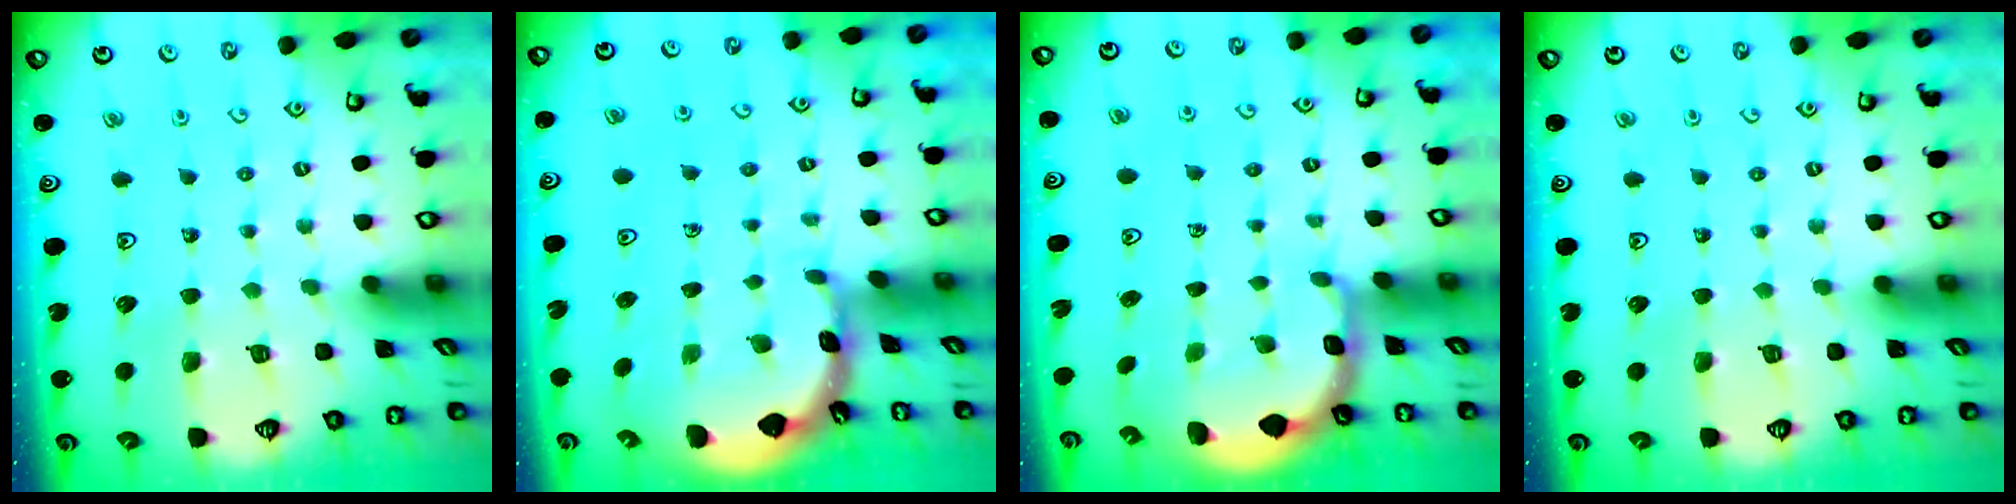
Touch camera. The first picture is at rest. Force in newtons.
{"total": 1.7, "press": 1.7, "slide": 0.1}
{"total": 2.8, "press": 2.3, "slide": 1.7}
{"total": 0.0}